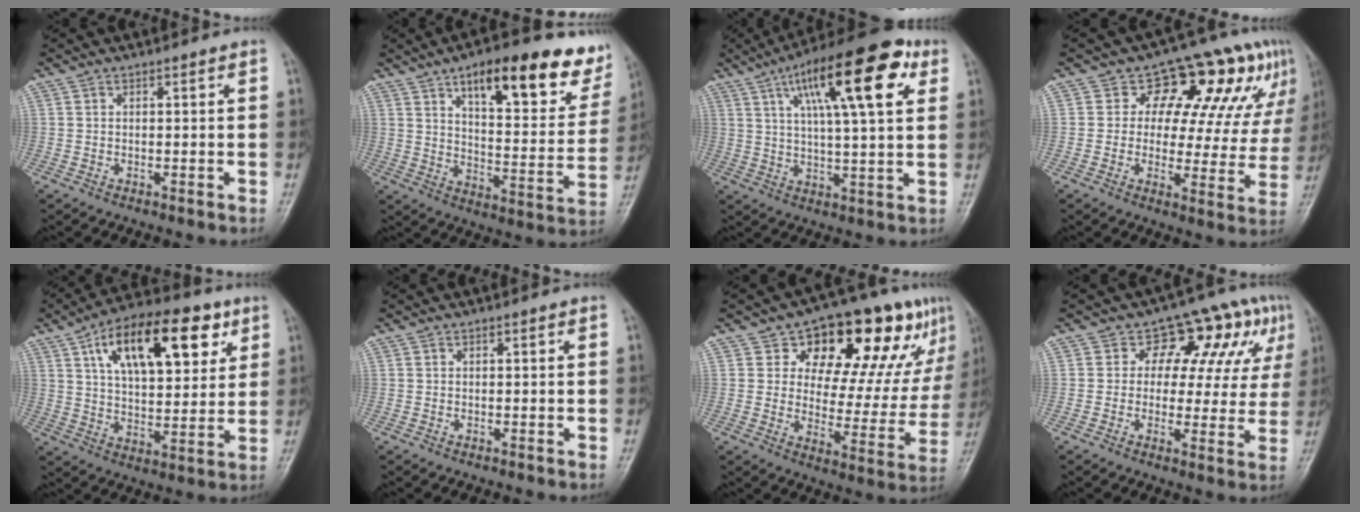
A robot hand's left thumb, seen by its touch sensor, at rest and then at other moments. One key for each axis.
{"total": 22.4, "fx": 13.5, "fy": 8.0, "fz": 16.0, "tx": -0.168, "ty": -0.043, "tz": 0.191}
{"total": 20.0, "fx": 8.4, "fy": 5.7, "fz": 17.3, "tx": -0.247, "ty": -0.001, "tz": 0.127}
{"total": 15.5, "fx": 7.8, "fy": 8.6, "fz": 10.4, "tx": -0.071, "ty": -0.021, "tz": 0.089}
{"total": 20.2, "fx": 8.9, "fy": 9.7, "fz": 15.4, "tx": -0.208, "ty": -0.014, "tz": 0.143}
{"total": 0.0}
{"total": 21.2, "fx": 10.9, "fy": 10.9, "fz": 14.6, "tx": -0.140, "ty": -0.017, "tz": 0.159}
{"total": 11.6, "fx": 4.9, "fy": 7.6, "fz": 7.2, "tx": -0.038, "ty": -0.006, "tz": 0.054}